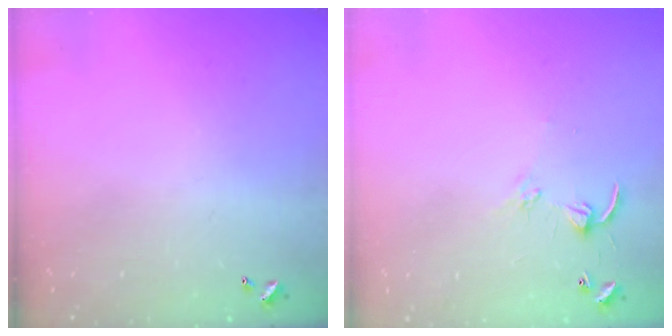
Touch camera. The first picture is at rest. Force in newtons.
{"total": 4.6, "press": 4.6, "slide": 0.4}